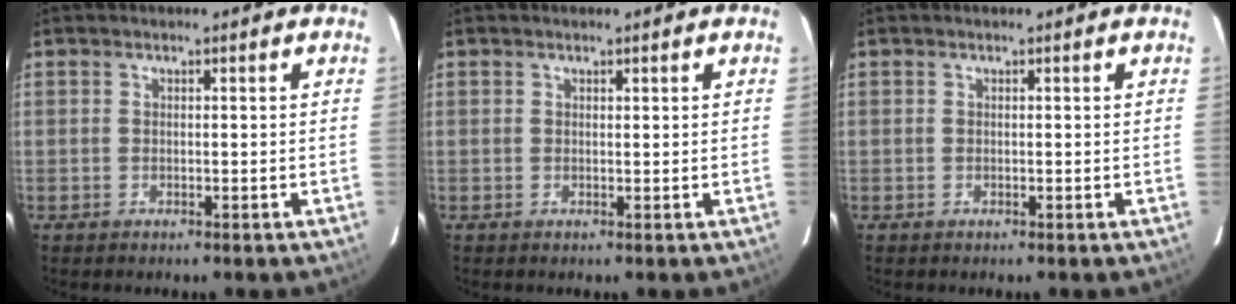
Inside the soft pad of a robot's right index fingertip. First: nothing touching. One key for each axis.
{"total": 0.0}
{"total": 0.0}